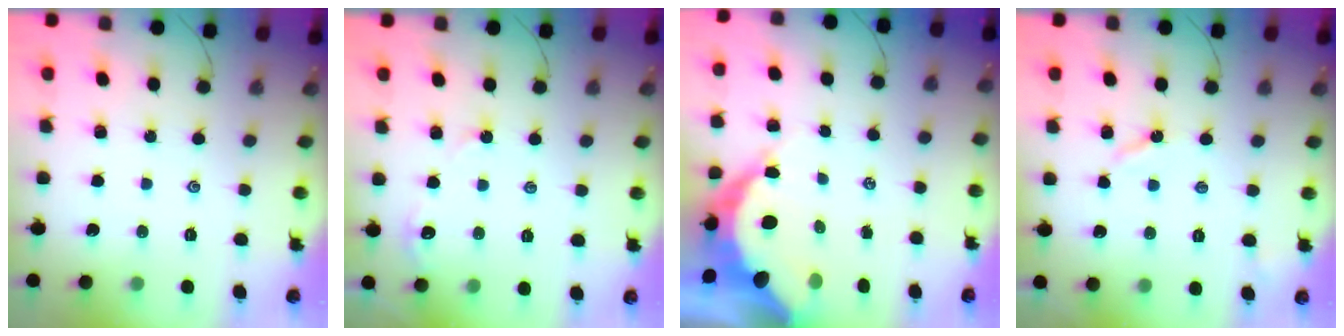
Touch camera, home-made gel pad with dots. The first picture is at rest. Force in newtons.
{"total": 2.8, "press": 2.8, "slide": 0.4}
{"total": 13.9, "press": 13.8, "slide": 1.6}
{"total": 3.8, "press": 3.7, "slide": 0.5}